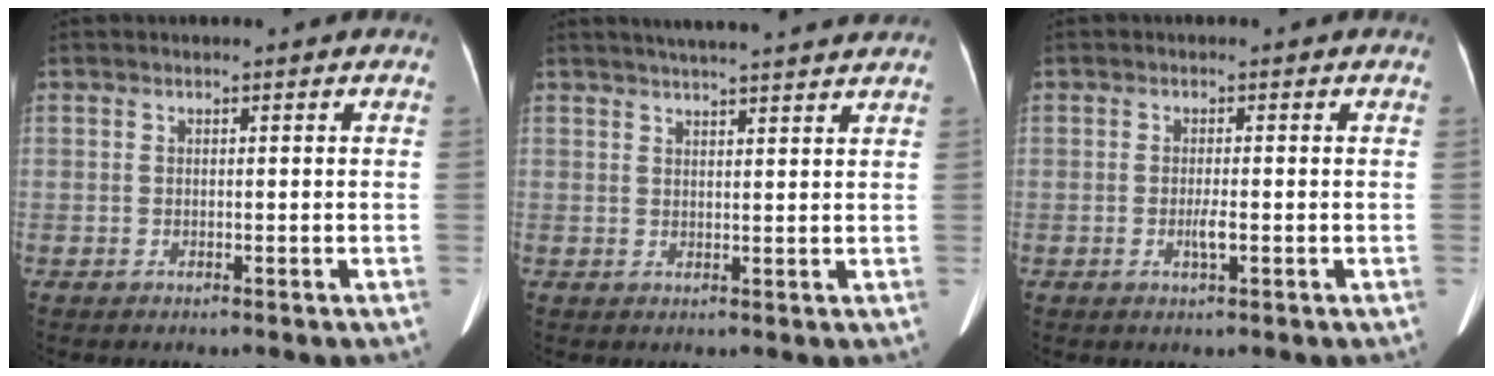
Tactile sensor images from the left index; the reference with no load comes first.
{"total": 11.2, "force": [10.0, 0.2, 5.0], "torque": [-0.072, 0.023, 0.125]}
{"total": 1.8, "force": [-0.5, 0.2, 1.7], "torque": [-0.035, -0.003, -0.009]}